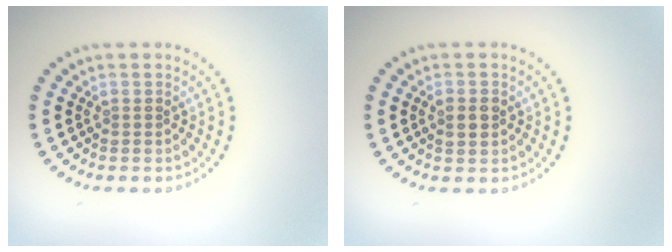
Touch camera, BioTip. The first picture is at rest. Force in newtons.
{"total": 1.6, "press": 1.6, "slide": 0.1}